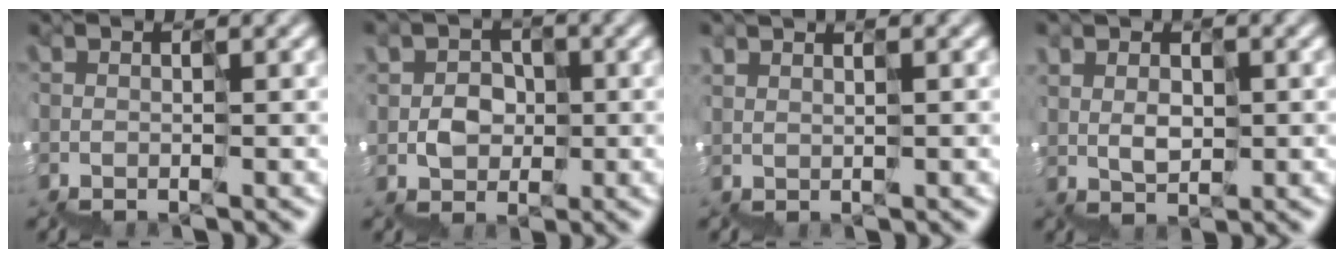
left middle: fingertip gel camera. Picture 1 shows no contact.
{"total": 2.7, "force": [0.5, 2.6, 0.4], "torque": [0.003, 0.013, 0.010]}
{"total": 1.0, "force": [1.0, -0.1, -0.1], "torque": [0.016, -0.004, 0.022]}
{"total": 1.8, "force": [1.7, 0.7, -0.2], "torque": [0.010, 0.012, 0.039]}